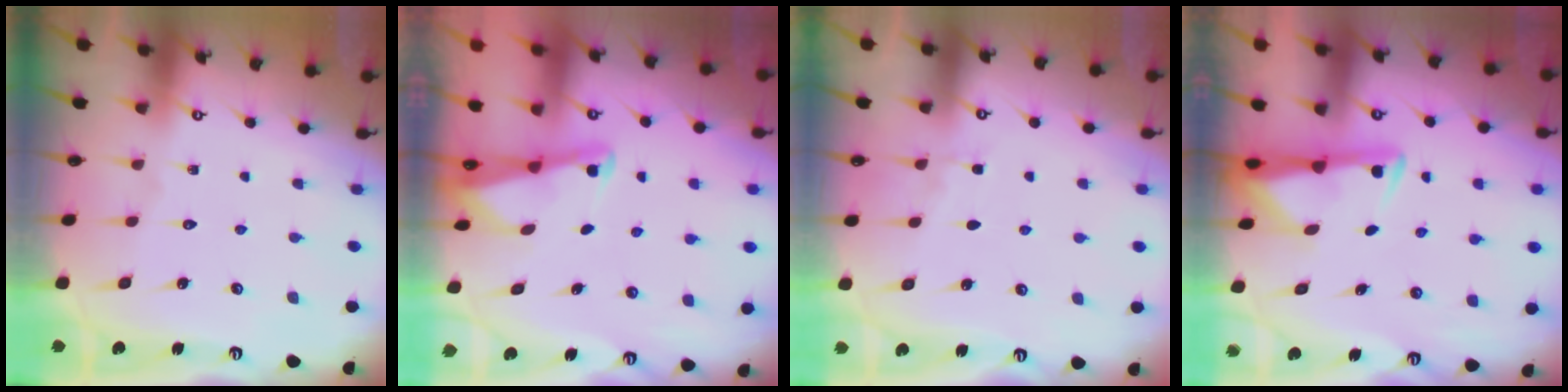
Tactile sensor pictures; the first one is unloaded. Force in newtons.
{"total": 2.3, "press": 2.2, "slide": 0.3}
{"total": 3.5, "press": 3.5, "slide": 0.4}
{"total": 2.8, "press": 2.7, "slide": 0.6}